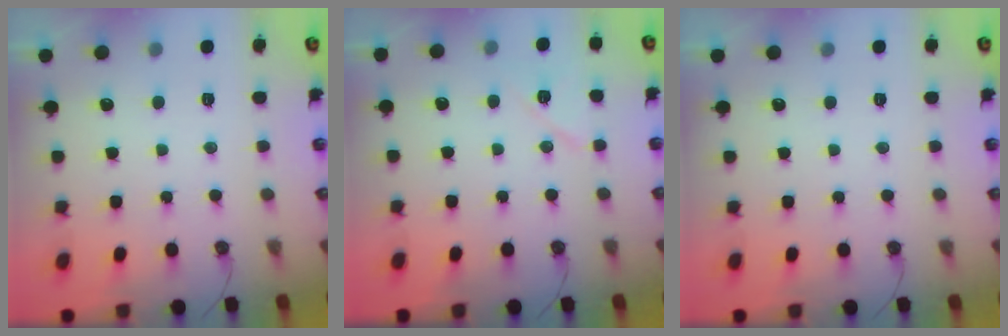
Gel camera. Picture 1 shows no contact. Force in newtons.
{"total": 7.6, "press": 7.5, "slide": 0.7}
{"total": 0.0}